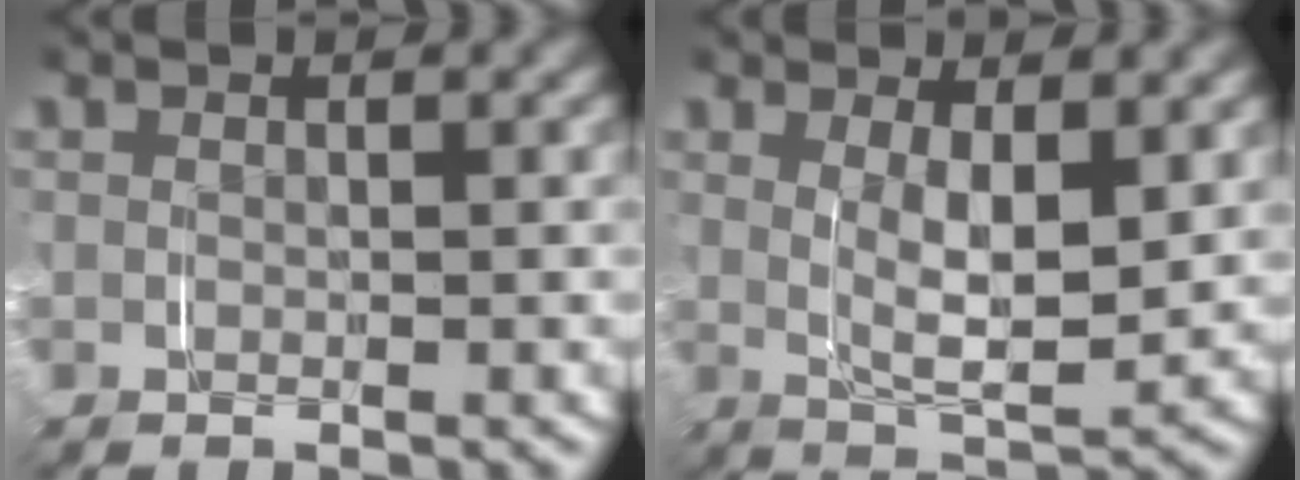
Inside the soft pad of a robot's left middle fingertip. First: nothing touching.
{"total": 4.7, "force": [0.8, 1.6, 4.4], "torque": [-0.074, -0.018, 0.017]}